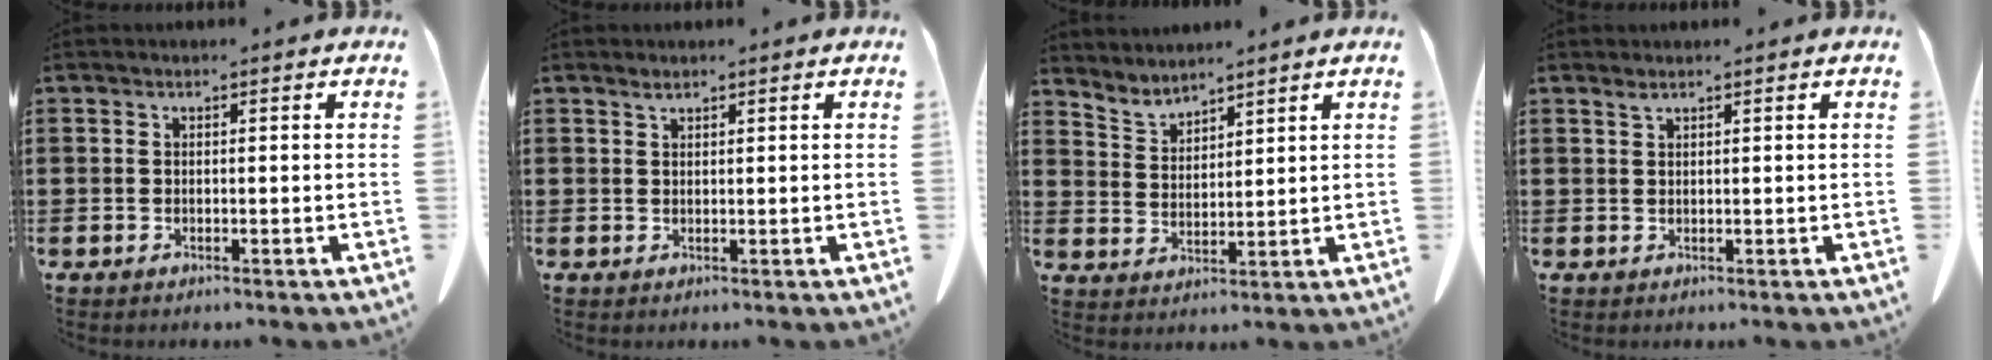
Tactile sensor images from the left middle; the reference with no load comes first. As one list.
[{"total": 0.9, "force": [0.8, 0.2, 0.4], "torque": [-0.010, -0.001, 0.016]}, {"total": 3.4, "force": [3.4, 0.5, 0.4], "torque": [-0.021, -0.017, 0.063]}, {"total": 1.0, "force": [0.8, 0.0, 0.6], "torque": [-0.013, -0.003, 0.017]}]